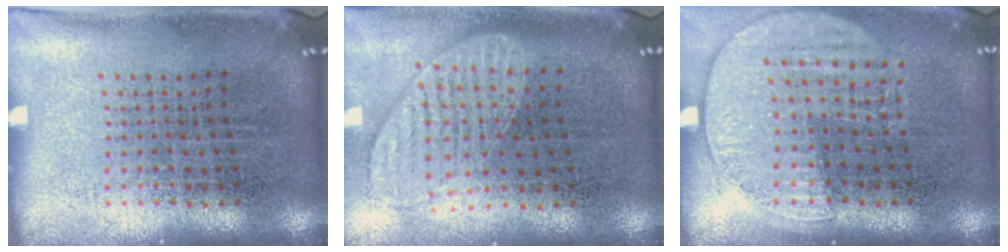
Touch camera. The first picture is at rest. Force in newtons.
{"total": 1.1, "press": 1.1, "slide": 0.2}
{"total": 1.4, "press": 1.3, "slide": 0.5}